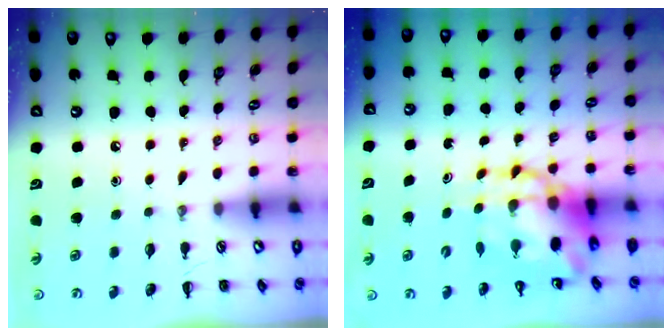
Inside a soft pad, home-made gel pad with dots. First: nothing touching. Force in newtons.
{"total": 11.5, "press": 11.1, "slide": 2.9}